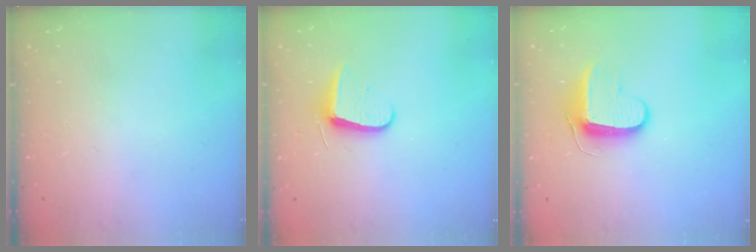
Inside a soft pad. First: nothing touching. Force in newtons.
{"total": 7.8, "press": 7.7, "slide": 0.4}
{"total": 8.9, "press": 8.9, "slide": 0.8}